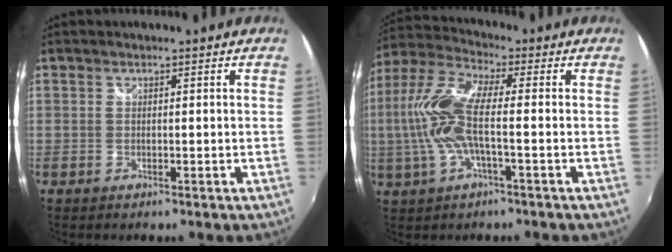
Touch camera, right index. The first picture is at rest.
{"total": 12.5, "force": [-1.1, 3.3, 12.0], "torque": [-0.252, 0.005, -0.025]}